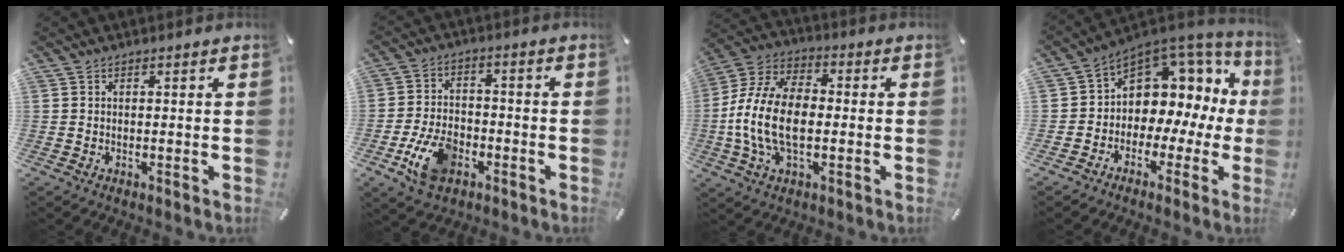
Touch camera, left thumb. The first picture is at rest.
{"total": 10.5, "force": [-4.6, 6.7, 6.6], "torque": [-0.136, 0.011, -0.083]}
{"total": 14.1, "force": [-2.7, 8.3, 11.2], "torque": [-0.248, 0.000, -0.050]}
{"total": 8.3, "force": [2.8, 7.1, 3.2], "torque": [-0.049, -0.047, 0.049]}